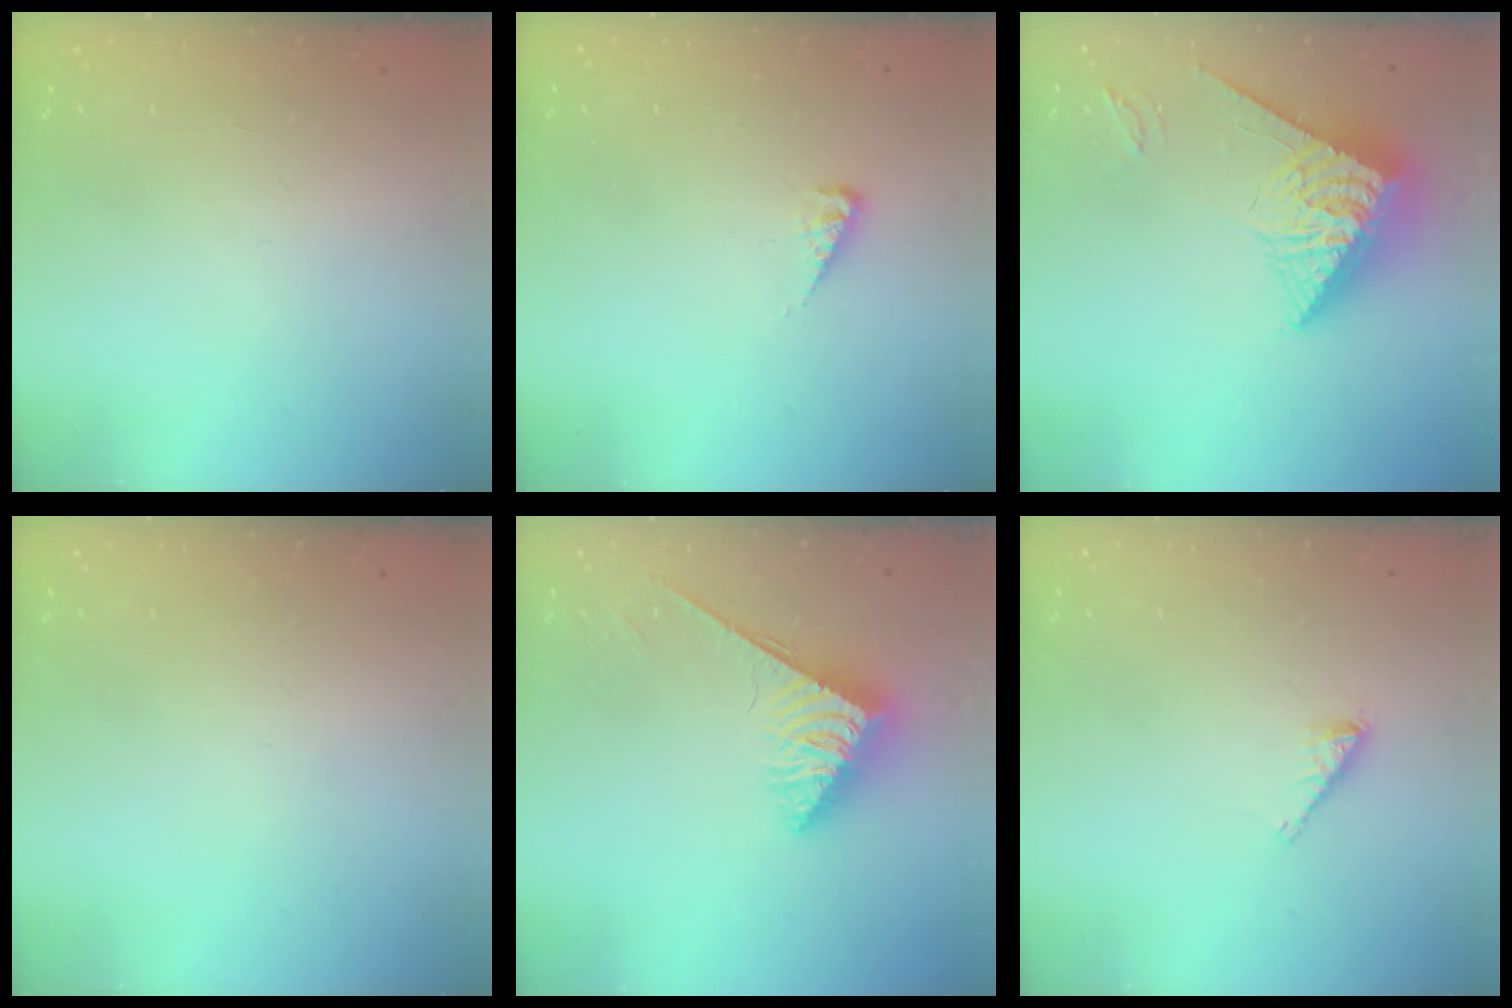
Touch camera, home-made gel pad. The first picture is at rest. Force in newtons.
{"total": 4.1, "press": 4.0, "slide": 0.5}
{"total": 11.5, "press": 11.4, "slide": 1.3}
{"total": 0.0}
{"total": 3.6, "press": 3.6, "slide": 0.6}
{"total": 1.7, "press": 1.7, "slide": 0.2}